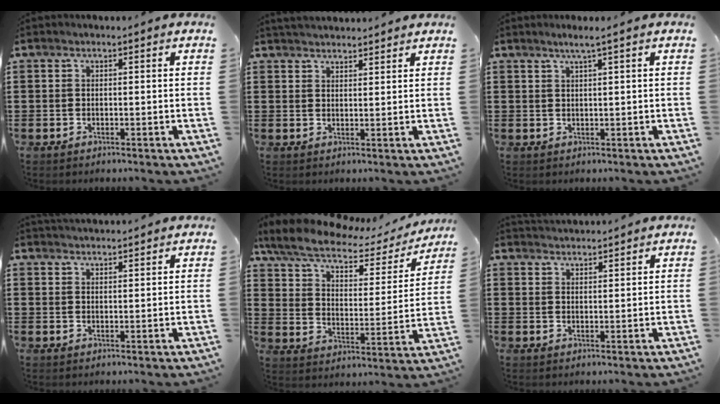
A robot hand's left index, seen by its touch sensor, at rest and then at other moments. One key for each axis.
{"total": 2.4, "fx": 2.4, "fy": 0.1, "fz": 0.1, "tx": -0.008, "ty": -0.001, "tz": 0.047}
{"total": 1.7, "fx": 1.0, "fy": -0.2, "fz": 1.4, "tx": -0.028, "ty": -0.002, "tz": 0.016}
{"total": 2.1, "fx": 2.1, "fy": -0.1, "fz": 0.0, "tx": -0.006, "ty": -0.004, "tz": 0.040}
{"total": 8.7, "fx": 6.5, "fy": 2.8, "fz": 5.1, "tx": -0.122, "ty": -0.029, "tz": 0.112}
{"total": 2.4, "fx": 2.4, "fy": -0.2, "fz": -0.2, "tx": -0.003, "ty": -0.004, "tz": 0.047}